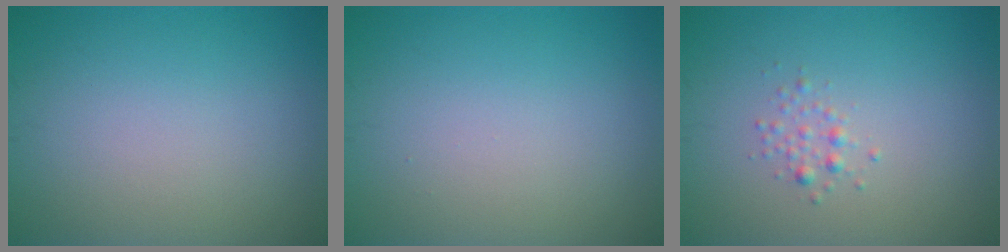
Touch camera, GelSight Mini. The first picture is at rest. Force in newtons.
{"total": 0.0}
{"total": 1.1, "press": 1.1, "slide": 0.0}